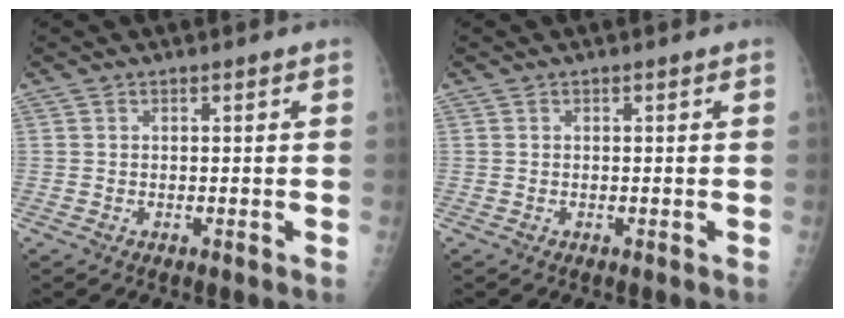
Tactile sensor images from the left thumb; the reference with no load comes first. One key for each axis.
{"total": 0.0}